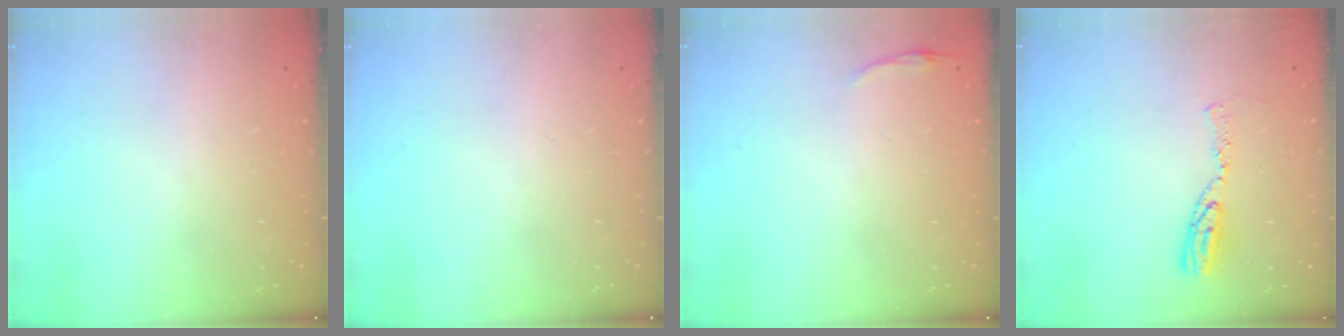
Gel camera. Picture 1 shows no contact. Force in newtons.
{"total": 0.0}
{"total": 2.8, "press": 2.8, "slide": 0.6}
{"total": 8.2, "press": 8.1, "slide": 0.7}